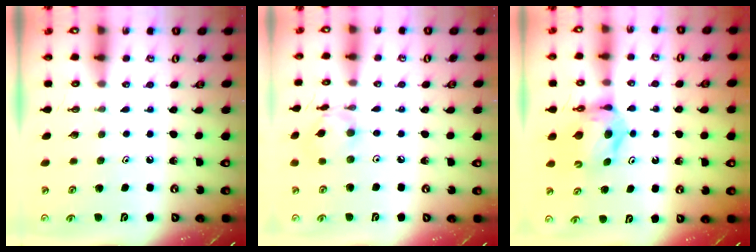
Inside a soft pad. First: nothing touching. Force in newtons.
{"total": 8.3, "press": 8.2, "slide": 0.8}
{"total": 9.0, "press": 9.0, "slide": 0.6}